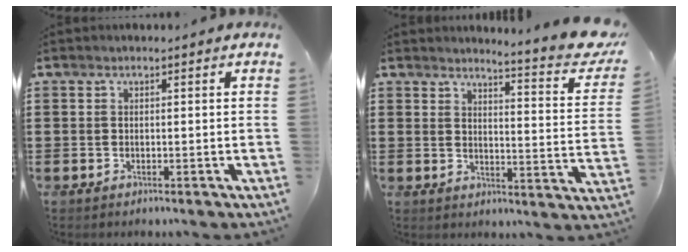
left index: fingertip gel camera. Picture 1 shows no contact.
{"total": 5.4, "force": [4.8, -0.5, 2.4], "torque": [-0.044, -0.048, 0.075]}